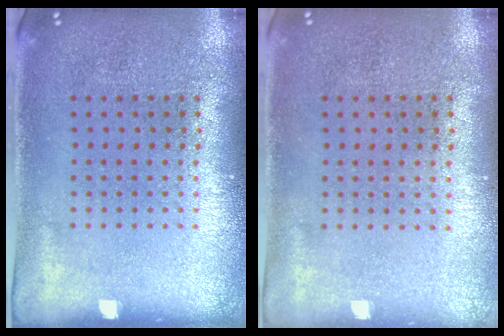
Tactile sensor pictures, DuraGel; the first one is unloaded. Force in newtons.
{"total": 0.0}